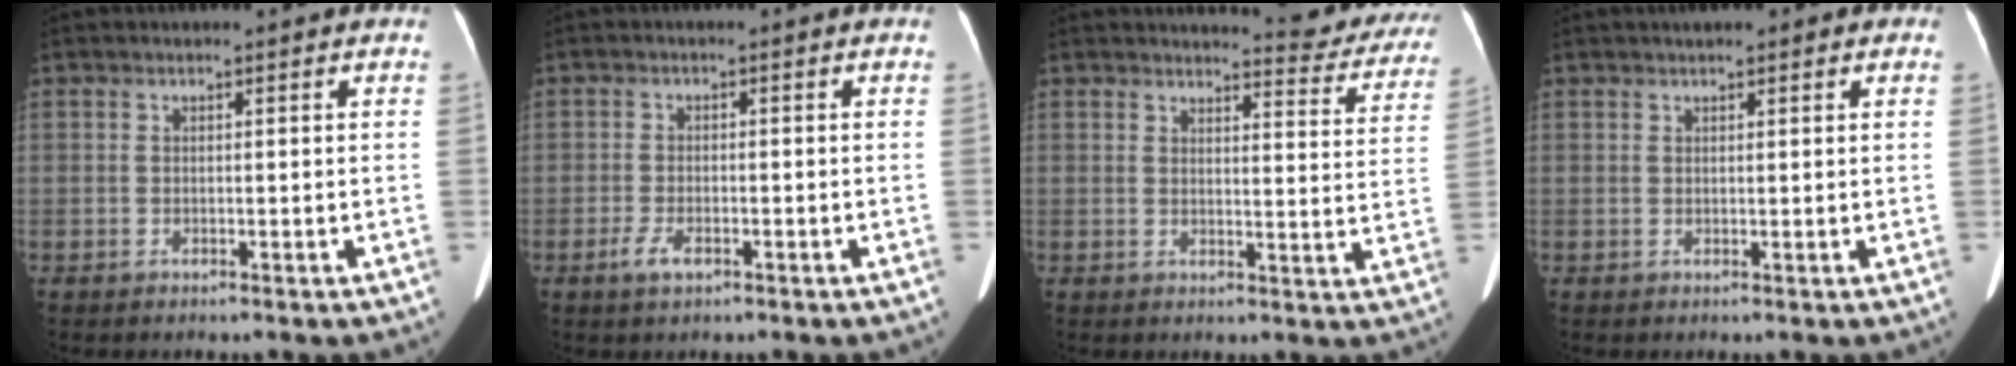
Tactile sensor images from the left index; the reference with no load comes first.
{"total": 2.8, "force": [-1.6, 1.1, 2.0], "torque": [-0.049, -0.002, -0.027]}
{"total": 11.6, "force": [11.2, 1.9, 2.4], "torque": [-0.006, -0.053, 0.103]}
{"total": 2.7, "force": [1.7, 0.9, 1.9], "torque": [-0.028, 0.015, 0.022]}